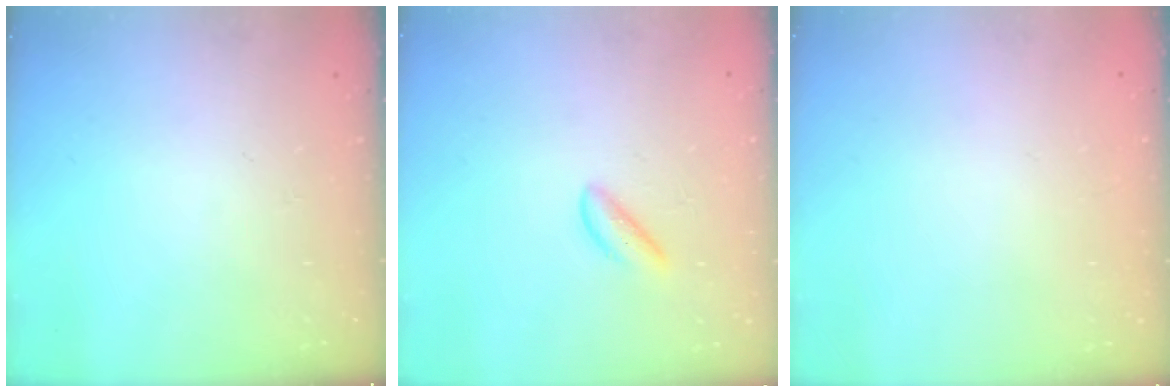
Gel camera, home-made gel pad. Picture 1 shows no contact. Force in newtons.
{"total": 2.3, "press": 2.3, "slide": 0.3}
{"total": 2.2, "press": 2.2, "slide": 0.1}